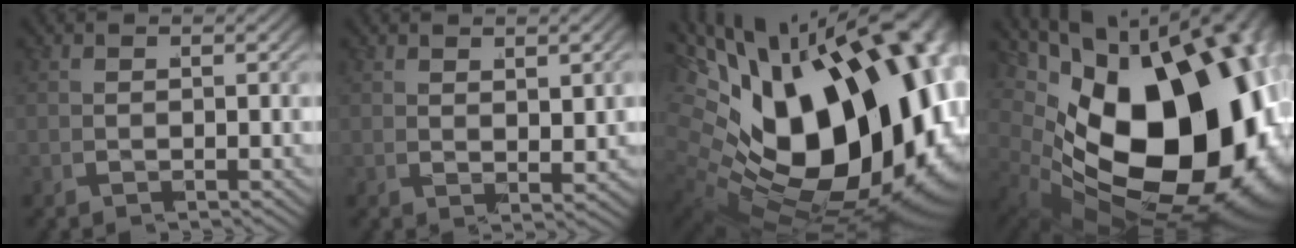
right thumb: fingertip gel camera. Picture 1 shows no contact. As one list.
[{"total": 1.5, "force": [1.3, 0.0, 0.7], "torque": [0.002, 0.002, 0.030]}, {"total": 30.6, "force": [-0.9, 18.5, 24.3], "torque": [-0.384, -0.059, 0.033]}, {"total": 33.5, "force": [-2.1, 21.0, 26.0], "torque": [-0.415, -0.087, 0.021]}]